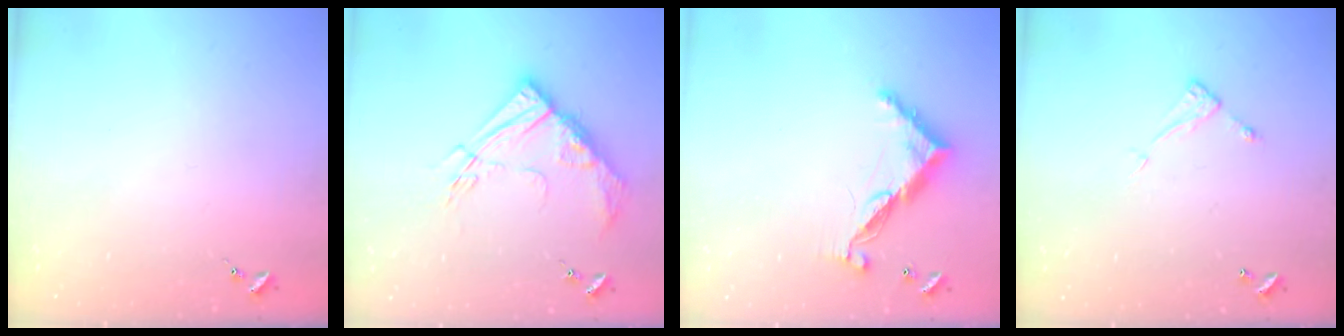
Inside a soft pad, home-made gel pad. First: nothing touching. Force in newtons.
{"total": 15.4, "press": 15.3, "slide": 1.6}
{"total": 9.9, "press": 9.9, "slide": 0.2}
{"total": 5.0, "press": 5.0, "slide": 0.2}